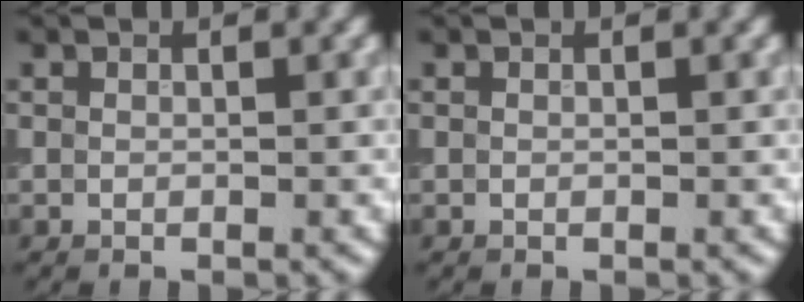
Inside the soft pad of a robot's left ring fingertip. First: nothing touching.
{"total": 0.0}